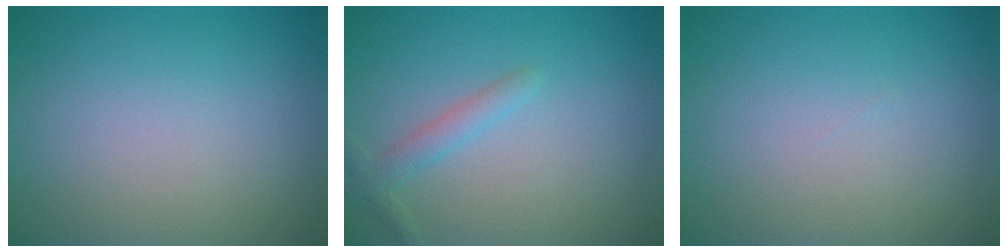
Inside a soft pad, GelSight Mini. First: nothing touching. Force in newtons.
{"total": 1.7, "press": 1.7, "slide": 0.1}
{"total": 0.0}